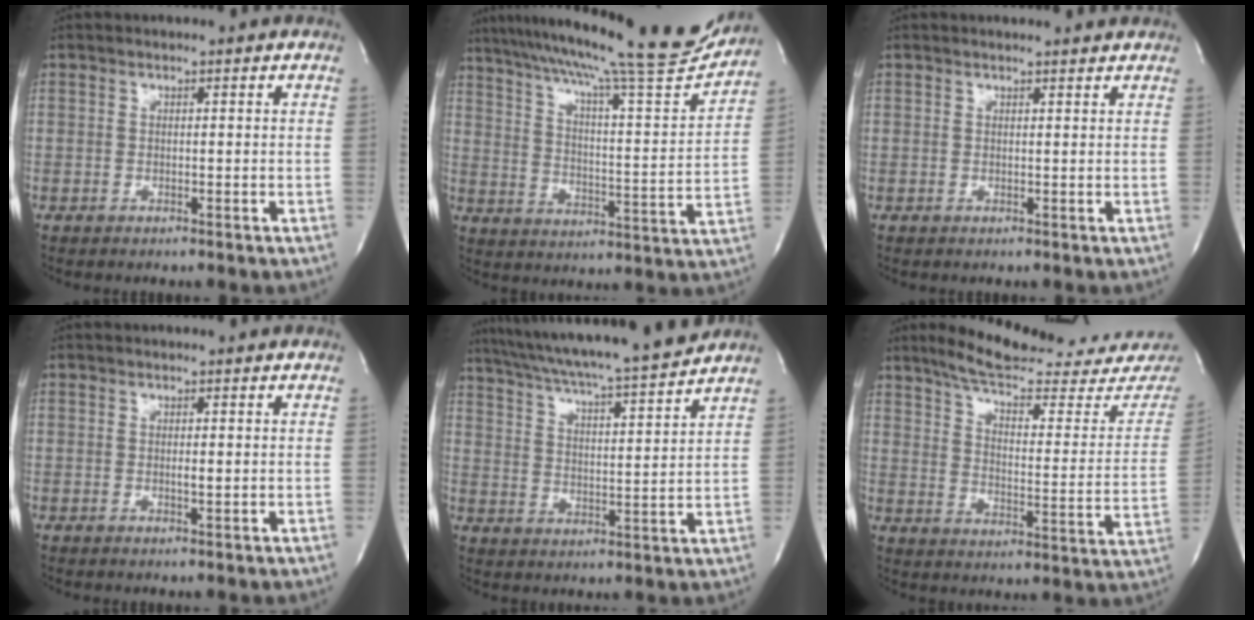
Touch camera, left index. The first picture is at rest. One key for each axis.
{"total": 24.4, "fx": 21.1, "fy": 0.5, "fz": 12.2, "tx": -0.202, "ty": -0.040, "tz": 0.292}
{"total": 2.3, "fx": 2.2, "fy": 0.0, "fz": 0.5, "tx": -0.012, "ty": 0.000, "tz": 0.020}
{"total": 1.0, "fx": -0.7, "fy": 0.0, "fz": 0.7, "tx": -0.016, "ty": -0.007, "tz": -0.012}
{"total": 17.8, "fx": 15.9, "fy": -0.6, "fz": 7.9, "tx": -0.140, "ty": -0.015, "tz": 0.240}
{"total": 20.7, "fx": 19.0, "fy": 1.5, "fz": 8.0, "tx": -0.108, "ty": -0.078, "tz": 0.245}